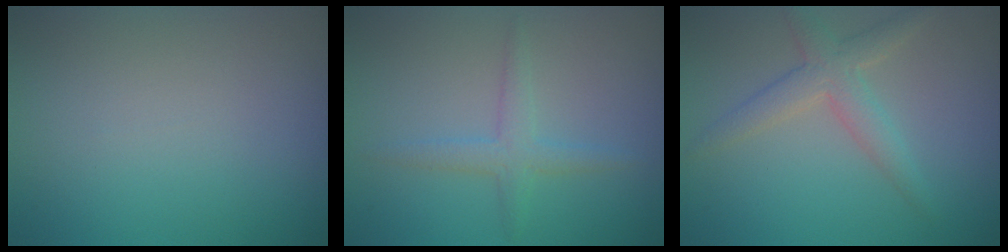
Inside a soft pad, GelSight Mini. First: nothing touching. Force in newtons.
{"total": 2.0, "press": 2.0, "slide": 0.1}
{"total": 3.0, "press": 3.0, "slide": 0.3}